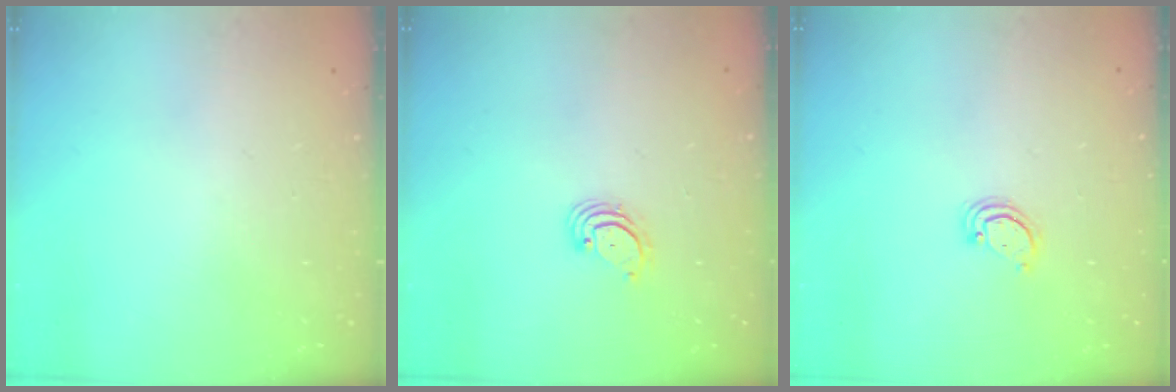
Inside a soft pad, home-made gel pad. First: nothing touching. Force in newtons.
{"total": 3.1, "press": 3.1, "slide": 0.3}
{"total": 3.2, "press": 3.2, "slide": 0.3}